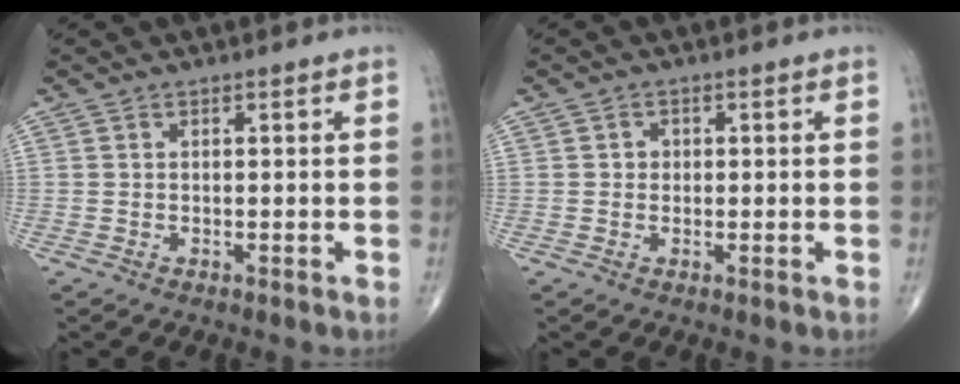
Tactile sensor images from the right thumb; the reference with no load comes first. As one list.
[{"total": 1.4, "force": [0.1, 1.3, 0.5], "torque": [-0.001, 0.003, -0.001]}]